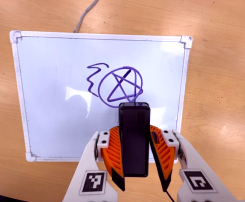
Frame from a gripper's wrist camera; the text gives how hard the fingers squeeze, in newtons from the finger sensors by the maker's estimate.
{"total": 8.7, "left": 7.1, "right": 10.4}